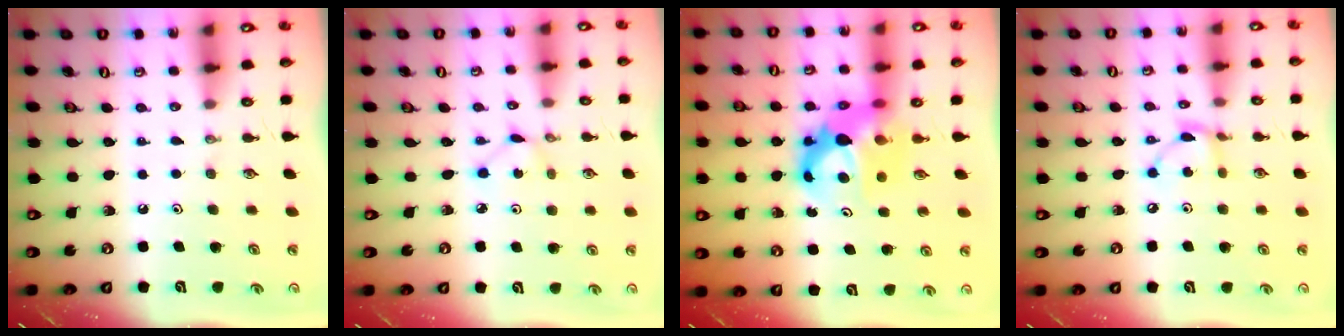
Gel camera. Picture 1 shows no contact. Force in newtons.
{"total": 1.4, "press": 1.4, "slide": 0.2}
{"total": 9.4, "press": 9.4, "slide": 0.7}
{"total": 7.1, "press": 7.1, "slide": 0.1}